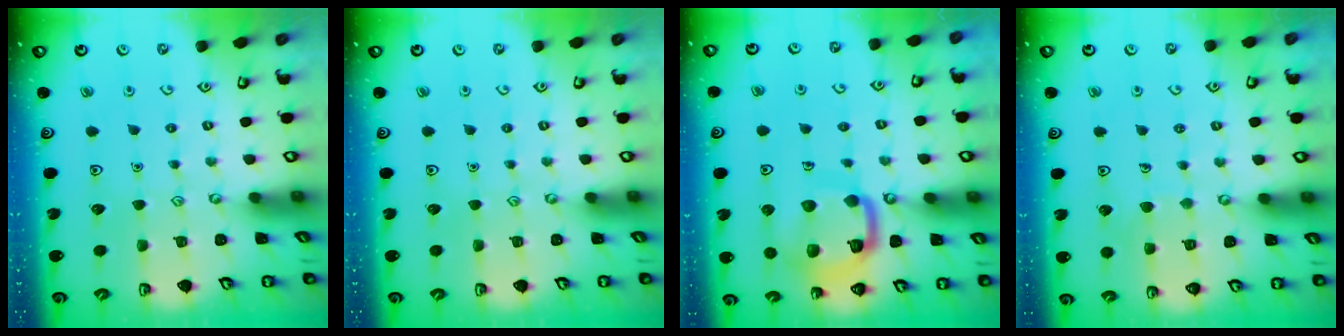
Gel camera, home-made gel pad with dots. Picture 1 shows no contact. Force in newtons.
{"total": 0.0}
{"total": 14.9, "press": 14.8, "slide": 1.5}
{"total": 4.3, "press": 4.3, "slide": 0.3}